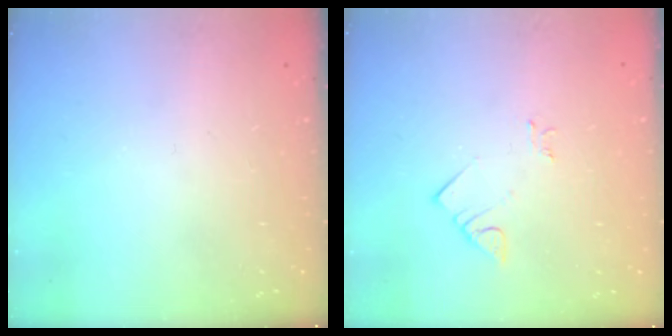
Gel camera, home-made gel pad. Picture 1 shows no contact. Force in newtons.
{"total": 2.3, "press": 2.3, "slide": 0.3}